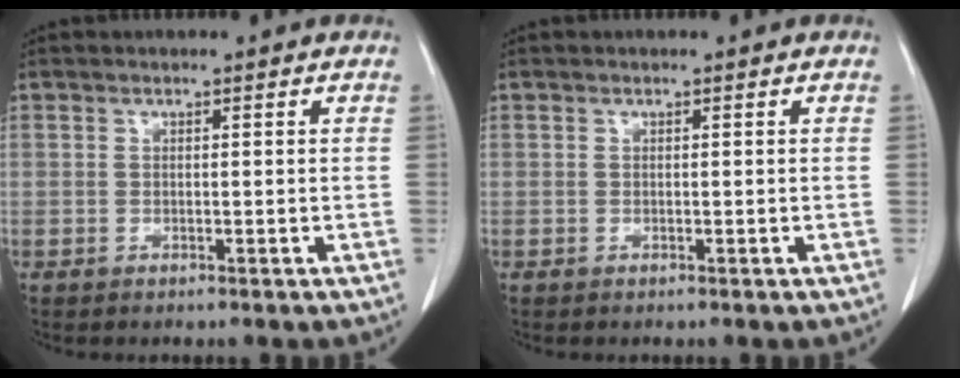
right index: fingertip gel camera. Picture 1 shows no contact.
{"total": 0.0}